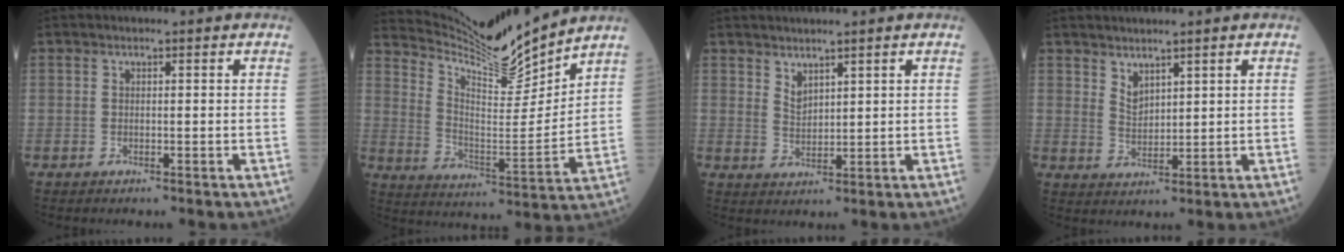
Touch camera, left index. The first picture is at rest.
{"total": 13.1, "force": [12.9, -0.6, 2.4], "torque": [-0.055, -0.023, 0.228]}
{"total": 2.9, "force": [2.4, 1.0, 1.2], "torque": [-0.027, -0.002, 0.053]}
{"total": 3.2, "force": [2.5, 1.3, 1.3], "torque": [-0.030, -0.002, 0.058]}